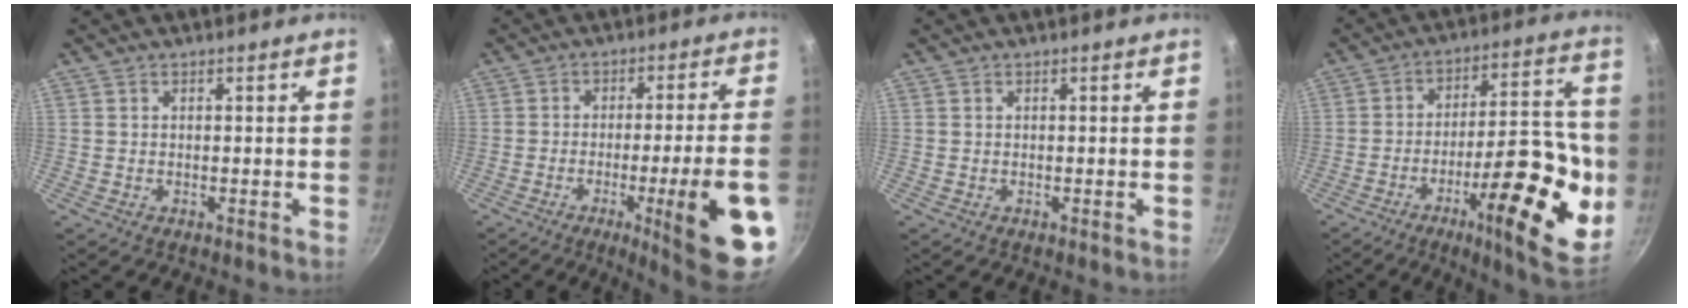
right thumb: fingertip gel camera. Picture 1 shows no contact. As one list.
[{"total": 18.9, "force": [-6.7, 2.7, 17.4], "torque": [-0.223, 0.023, -0.088]}, {"total": 0.0}, {"total": 24.7, "force": [-7.0, 7.9, 22.3], "torque": [-0.277, 0.024, -0.103]}]